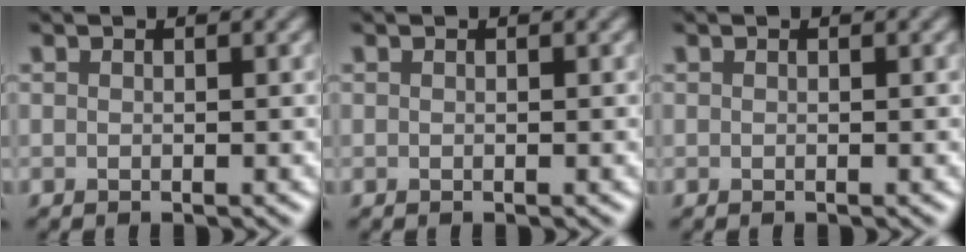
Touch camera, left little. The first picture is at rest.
{"total": 0.0}
{"total": 0.0}